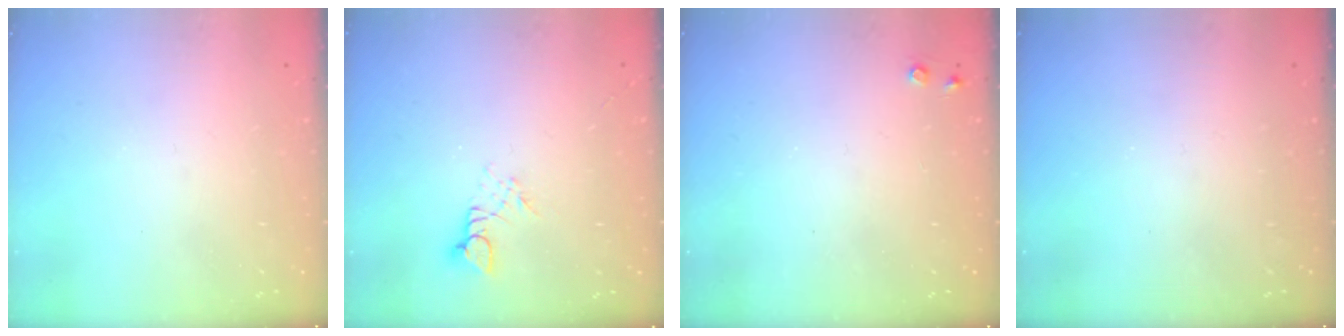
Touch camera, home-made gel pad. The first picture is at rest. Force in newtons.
{"total": 2.7, "press": 2.7, "slide": 0.2}
{"total": 4.8, "press": 4.8, "slide": 0.4}
{"total": 0.0}